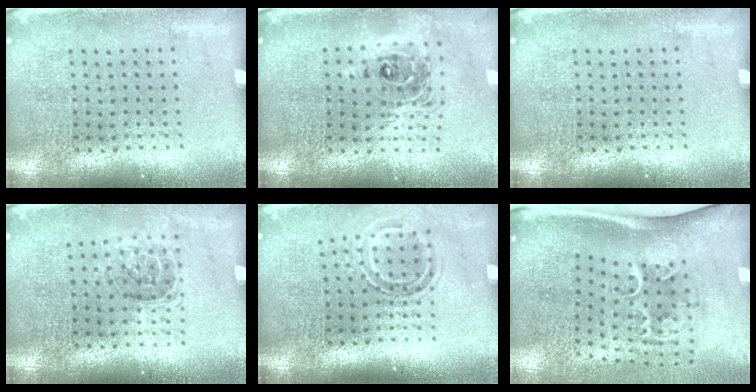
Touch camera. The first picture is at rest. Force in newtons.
{"total": 2.0, "press": 1.5, "slide": 1.3}
{"total": 0.0}
{"total": 1.3, "press": 1.0, "slide": 0.7}
{"total": 1.7, "press": 1.2, "slide": 1.2}
{"total": 2.3, "press": 1.3, "slide": 1.9}